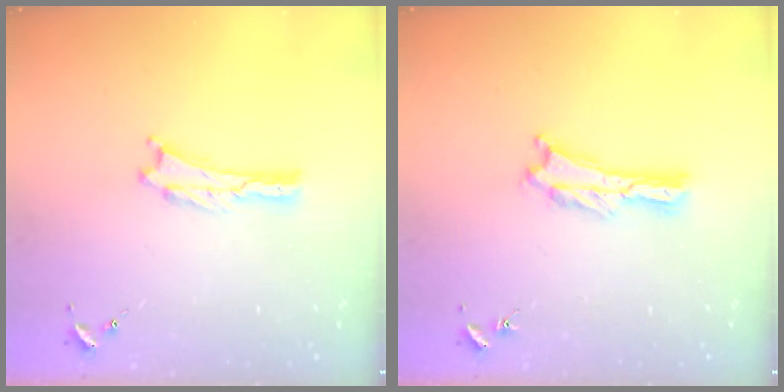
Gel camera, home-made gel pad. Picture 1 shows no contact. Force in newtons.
{"total": 0.9, "press": 0.9, "slide": 0.2}